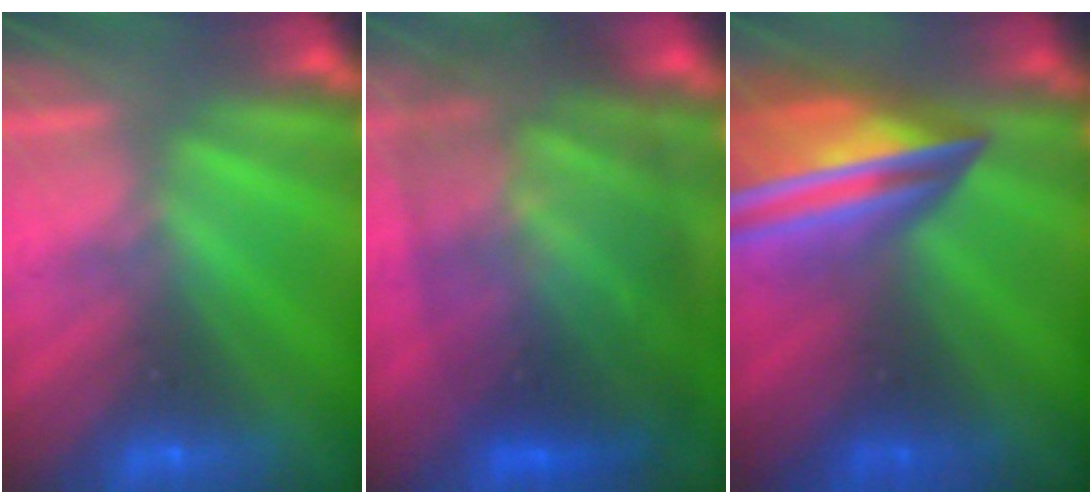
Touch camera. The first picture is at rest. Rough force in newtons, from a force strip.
{"total": 7.9}
{"total": 7.5}